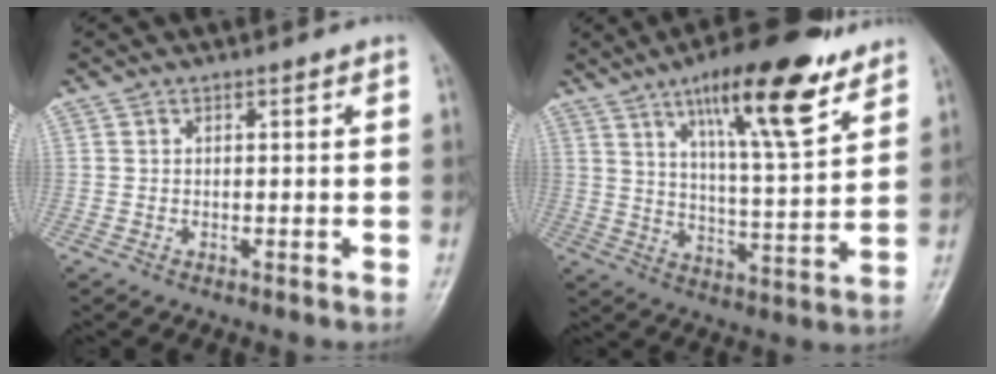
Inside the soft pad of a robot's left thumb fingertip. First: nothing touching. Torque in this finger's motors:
{"motor_torque": [0.52, 0.52, 1.58, -1.19, 0.28]}